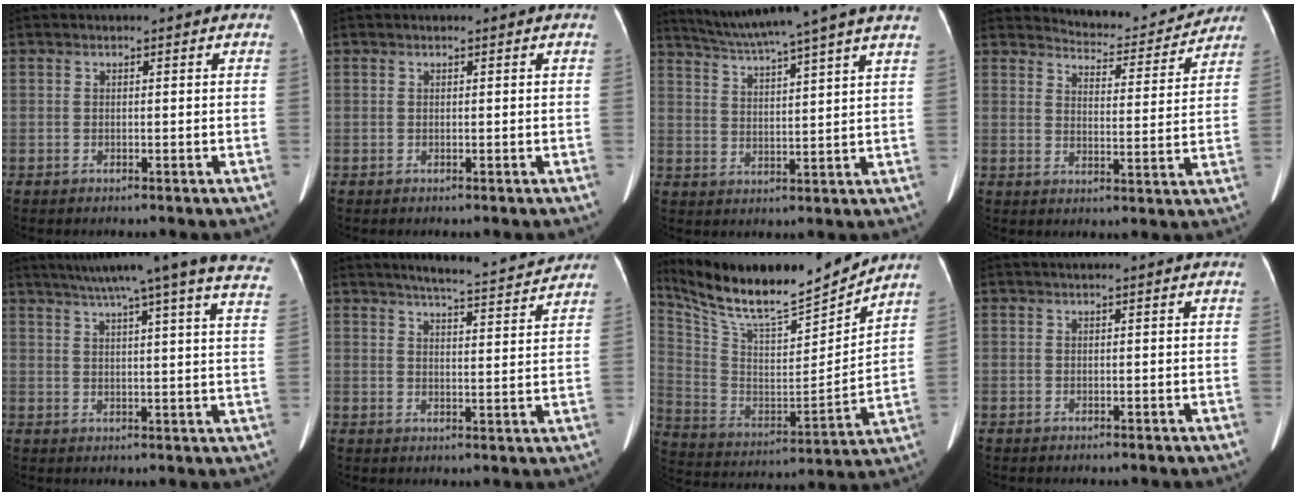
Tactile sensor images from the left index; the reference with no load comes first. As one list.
[{"total": 0.0}, {"total": 15.4, "force": [13.3, -1.9, 7.6], "torque": [-0.133, 0.000, 0.184]}, {"total": 10.3, "force": [10.2, 1.7, 0.7], "torque": [-0.011, -0.010, 0.128]}, {"total": 26.6, "force": [22.7, 0.3, 13.9], "torque": [-0.191, -0.034, 0.272]}, {"total": 12.4, "force": [11.5, 0.5, 4.6], "torque": [-0.070, 0.000, 0.144]}, {"total": 21.7, "force": [19.1, 2.1, 10.1], "torque": [-0.199, -0.017, 0.324]}, {"total": 0.6, "force": [0.5, -0.1, 0.4], "torque": [-0.008, 0.006, 0.012]}]